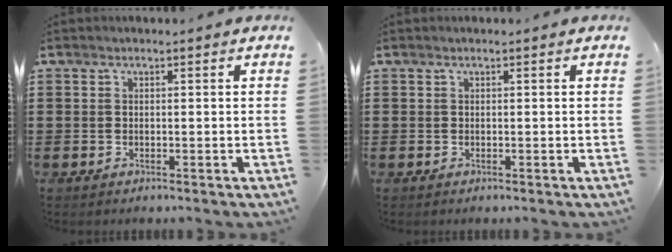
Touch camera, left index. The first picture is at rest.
{"total": 0.0}